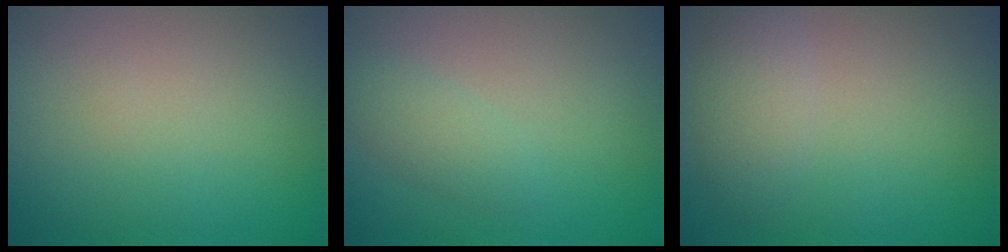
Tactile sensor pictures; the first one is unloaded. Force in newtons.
{"total": 1.6, "press": 1.6, "slide": 0.0}
{"total": 2.3, "press": 2.3, "slide": 0.0}